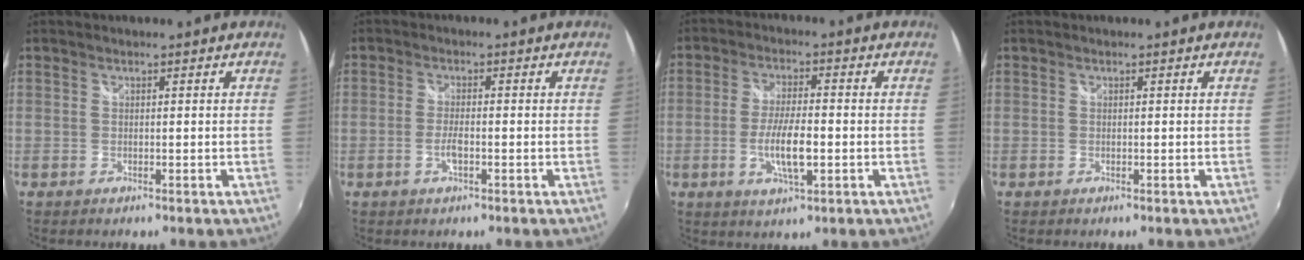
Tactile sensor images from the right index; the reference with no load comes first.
{"total": 2.8, "force": [-1.1, 0.7, 2.4], "torque": [-0.055, -0.002, -0.023]}
{"total": 7.9, "force": [-2.1, 2.1, 7.4], "torque": [-0.145, -0.006, -0.037]}
{"total": 0.0}